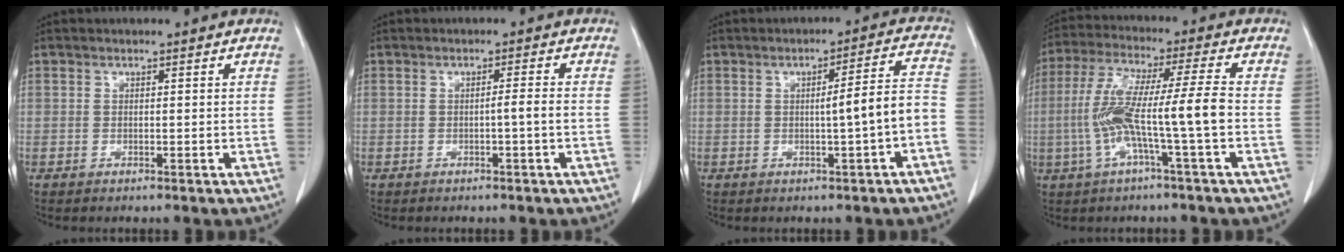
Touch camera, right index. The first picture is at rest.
{"total": 1.7, "force": [-0.6, -0.4, 1.6], "torque": [-0.023, 0.001, -0.010]}
{"total": 6.5, "force": [-1.6, -0.1, 6.3], "torque": [-0.084, 0.020, -0.020]}
{"total": 11.4, "force": [-2.4, -0.7, 11.1], "torque": [-0.225, 0.017, -0.049]}